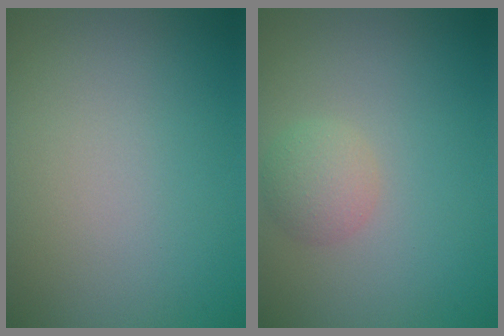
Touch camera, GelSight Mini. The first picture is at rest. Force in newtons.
{"total": 2.1, "press": 2.1, "slide": 0.1}